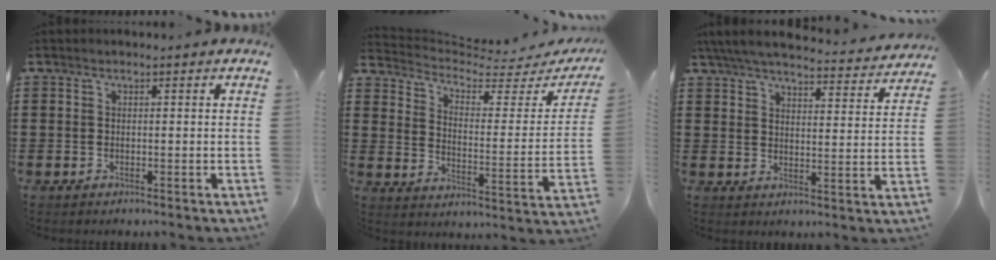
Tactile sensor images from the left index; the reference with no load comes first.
{"total": 4.5, "force": [4.0, 1.1, 1.7], "torque": [-0.060, -0.033, 0.064]}
{"total": 5.6, "force": [5.2, 0.2, 2.1], "torque": [-0.063, -0.033, 0.087]}